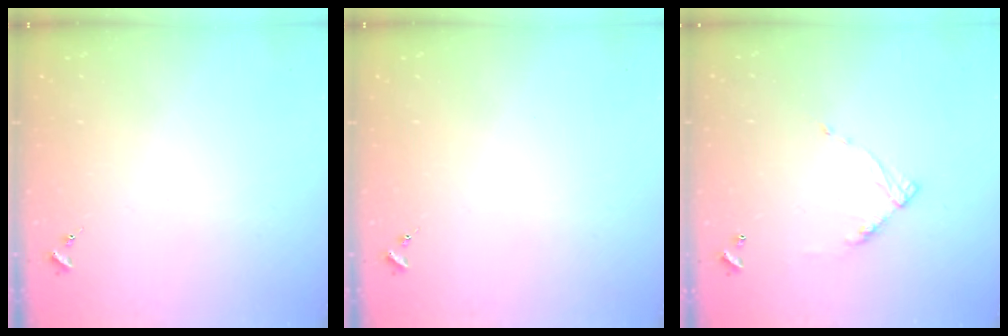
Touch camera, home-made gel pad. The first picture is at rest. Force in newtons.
{"total": 0.0}
{"total": 8.8, "press": 8.8, "slide": 0.5}